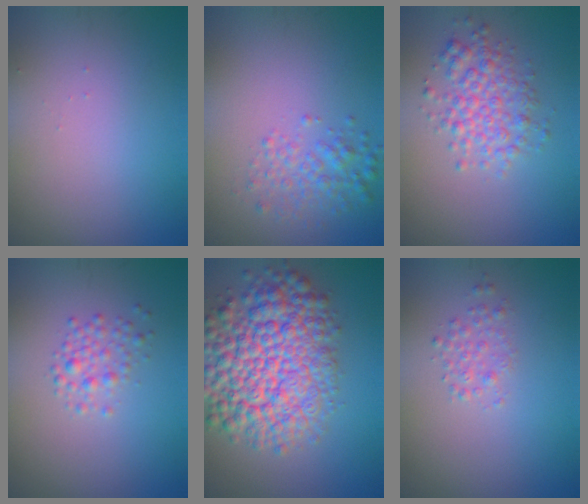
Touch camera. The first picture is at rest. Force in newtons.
{"total": 2.4, "press": 2.4, "slide": 0.1}
{"total": 3.5, "press": 3.5, "slide": 0.1}
{"total": 1.8, "press": 1.8, "slide": 0.0}
{"total": 10.3, "press": 10.3, "slide": 0.4}
{"total": 1.3, "press": 1.3, "slide": 0.0}